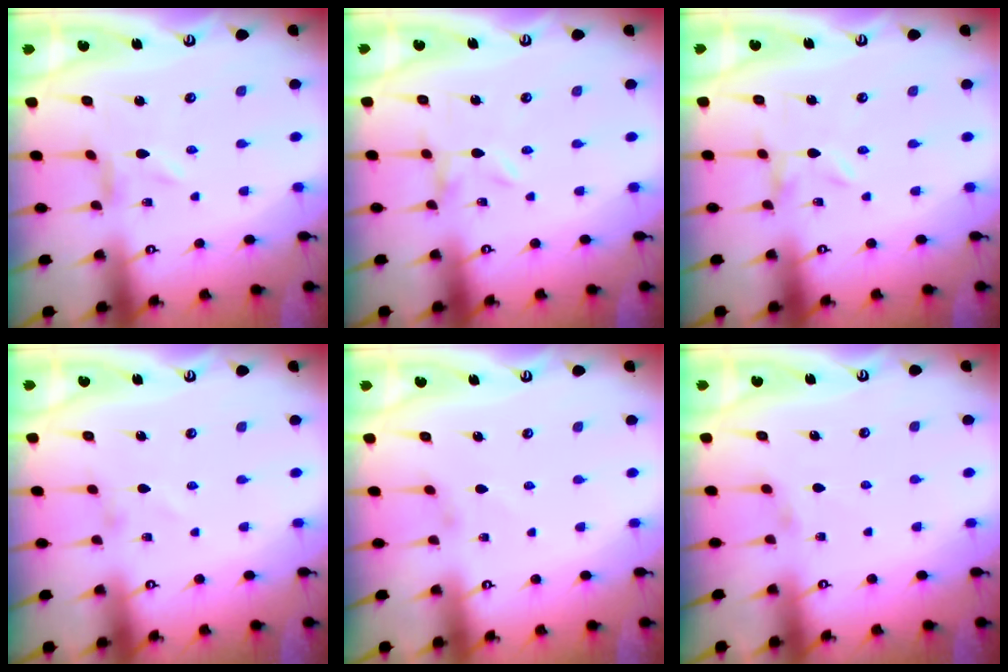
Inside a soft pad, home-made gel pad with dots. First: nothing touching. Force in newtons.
{"total": 0.0}
{"total": 0.0}
{"total": 1.0, "press": 0.9, "slide": 0.3}
{"total": 1.3, "press": 1.2, "slide": 0.4}
{"total": 2.5, "press": 2.5, "slide": 0.4}